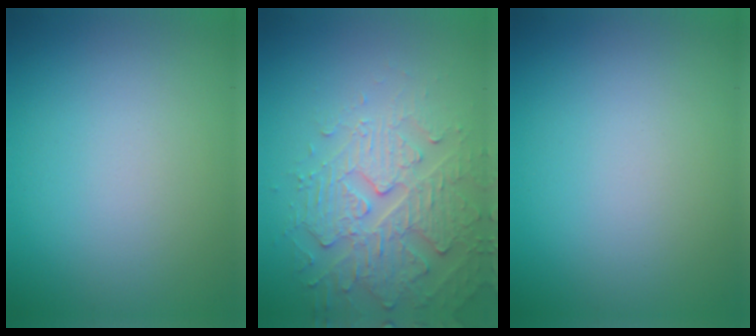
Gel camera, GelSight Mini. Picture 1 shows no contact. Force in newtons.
{"total": 4.8, "press": 4.0, "slide": 2.6}
{"total": 0.0}